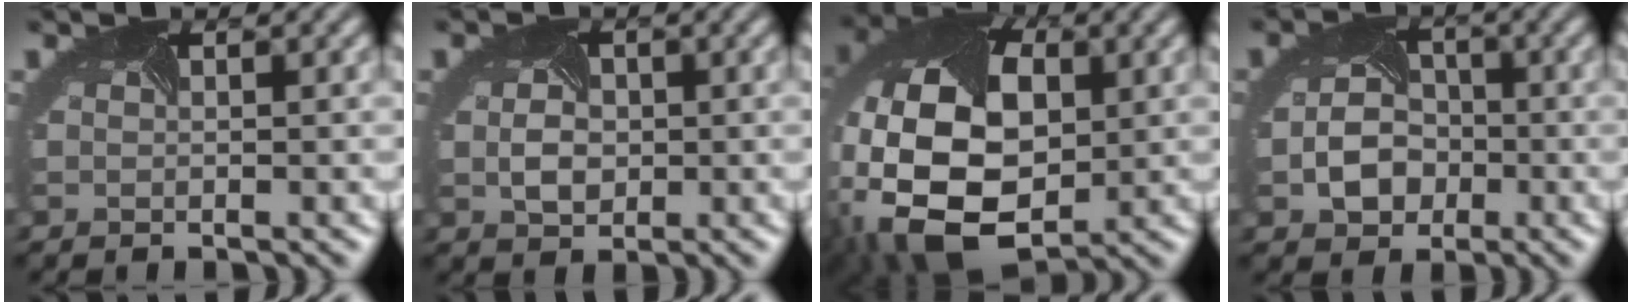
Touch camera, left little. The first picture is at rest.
{"total": 2.9, "force": [0.0, 2.1, 2.0], "torque": [-0.042, -0.003, 0.004]}
{"total": 16.3, "force": [-1.4, 11.0, 12.0], "torque": [-0.235, -0.017, -0.016]}
{"total": 4.3, "force": [-1.3, 3.3, 2.4], "torque": [-0.045, -0.007, -0.019]}